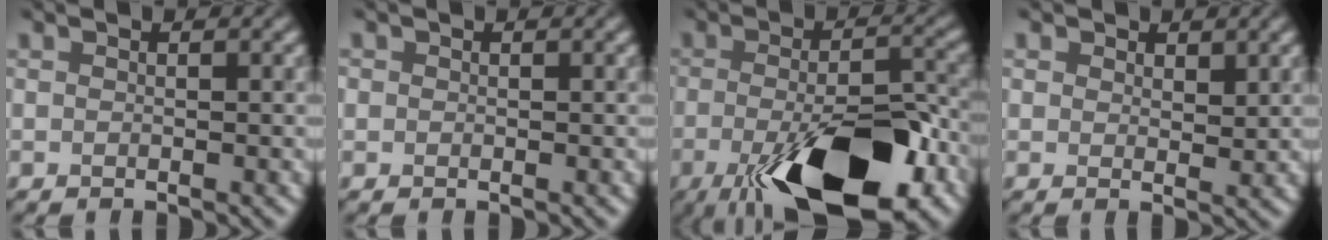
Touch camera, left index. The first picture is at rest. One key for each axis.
{"total": 0.7, "fx": -0.2, "fy": 0.1, "fz": -0.6, "tx": 0.003, "ty": 0.004, "tz": 0.005}
{"total": 13.7, "fx": -7.0, "fy": 4.9, "fz": 10.7, "tx": -0.170, "ty": -0.025, "tz": -0.100}
{"total": 0.7, "fx": 0.3, "fy": 0.6, "fz": 0.1, "tx": -0.005, "ty": -0.003, "tz": 0.021}